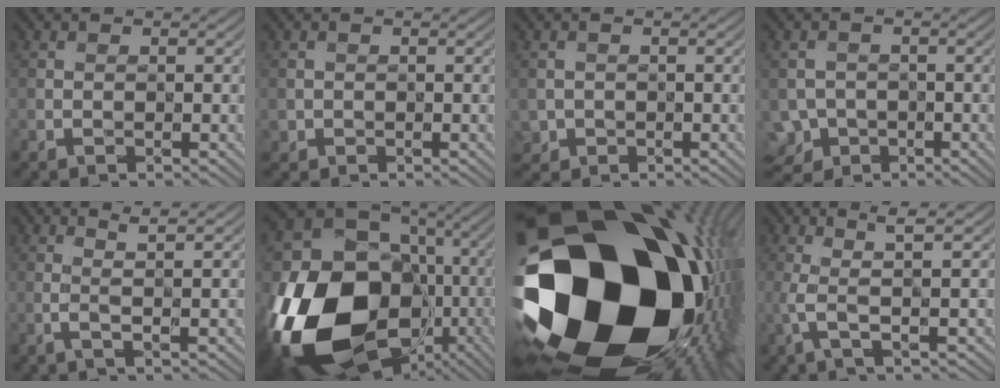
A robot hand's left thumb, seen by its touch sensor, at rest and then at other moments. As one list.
[{"total": 0.7, "force": [-0.1, 0.7, -0.2], "torque": [0.001, -0.007, 0.000]}, {"total": 1.3, "force": [-0.4, 1.1, -0.5], "torque": [0.010, -0.008, -0.007]}, {"total": 4.1, "force": [-2.4, 3.2, 0.7], "torque": [-0.011, -0.005, -0.046]}, {"total": 1.8, "force": [1.0, -0.5, 1.4], "torque": [-0.031, 0.005, 0.011]}, {"total": 23.9, "force": [-6.4, 19.1, 12.8], "torque": [-0.283, -0.070, -0.112]}, {"total": 22.6, "force": [-0.5, 15.8, 16.1], "torque": [-0.301, -0.086, 0.009]}, {"total": 3.1, "force": [1.0, -0.4, 2.9], "torque": [-0.060, 0.005, 0.011]}]